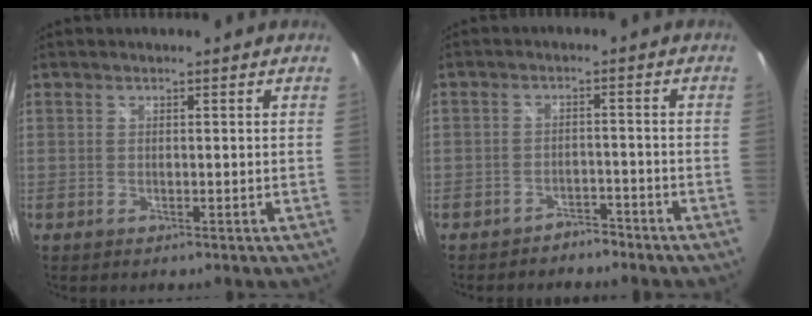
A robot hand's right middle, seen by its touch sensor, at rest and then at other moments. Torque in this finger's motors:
{"motor_torque": [-1.60, -0.54, -1.05, -0.21]}